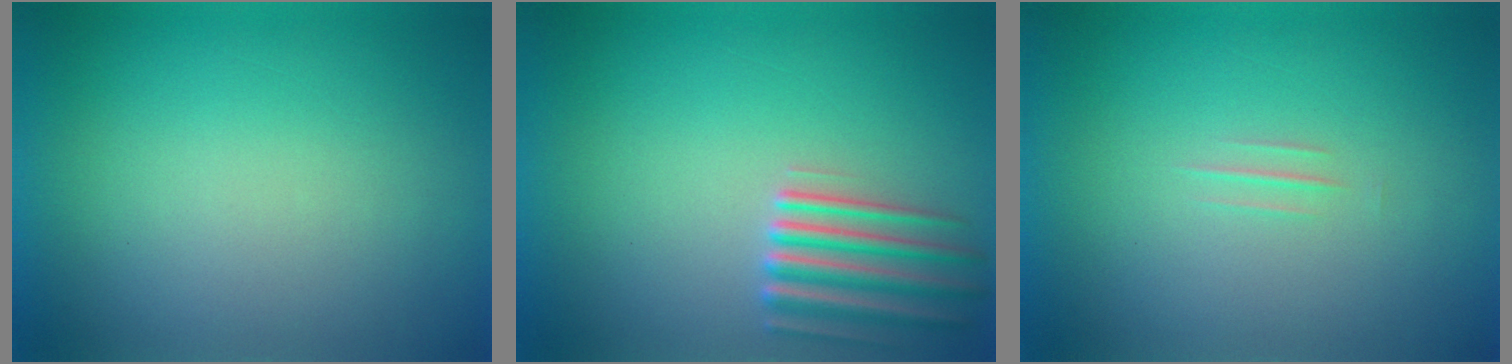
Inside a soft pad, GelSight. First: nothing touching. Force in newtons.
{"total": 4.3}
{"total": 1.3}